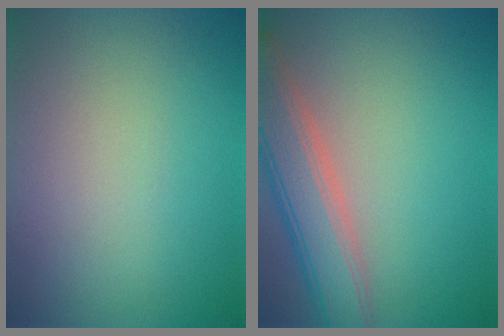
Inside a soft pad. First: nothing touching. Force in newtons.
{"total": 6.1, "press": 6.1, "slide": 0.3}